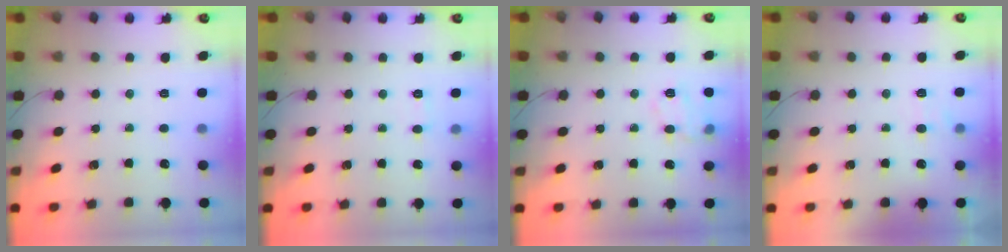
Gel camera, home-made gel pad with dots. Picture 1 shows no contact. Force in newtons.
{"total": 4.4, "press": 4.2, "slide": 1.0}
{"total": 10.7, "press": 10.7, "slide": 0.5}
{"total": 6.1, "press": 6.0, "slide": 1.3}